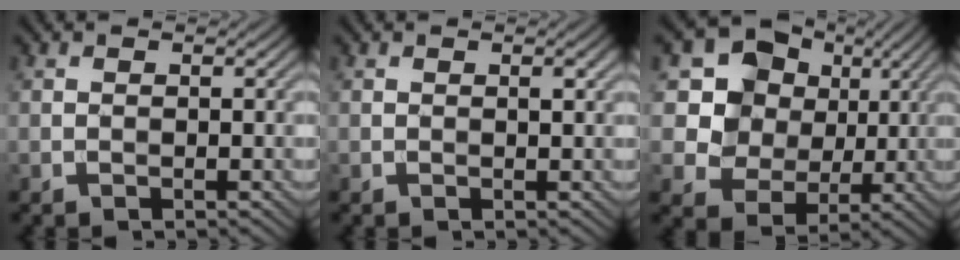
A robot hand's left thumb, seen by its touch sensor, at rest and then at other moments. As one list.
[{"total": 0.8, "force": [0.3, 0.1, 0.7], "torque": [-0.011, -0.001, 0.005]}, {"total": 11.2, "force": [3.4, 9.6, 4.8], "torque": [-0.110, 0.012, 0.052]}]